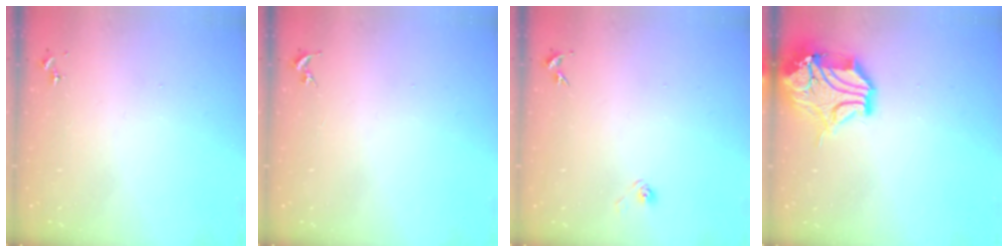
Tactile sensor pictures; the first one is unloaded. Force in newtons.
{"total": 0.0}
{"total": 2.9, "press": 2.5, "slide": 1.5}
{"total": 16.8, "press": 16.6, "slide": 2.4}